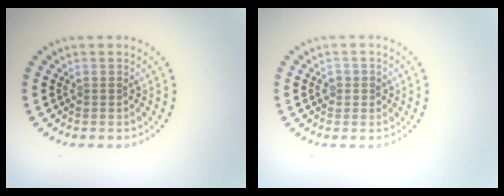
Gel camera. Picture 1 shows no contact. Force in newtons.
{"total": 1.1, "press": 1.0, "slide": 0.4}